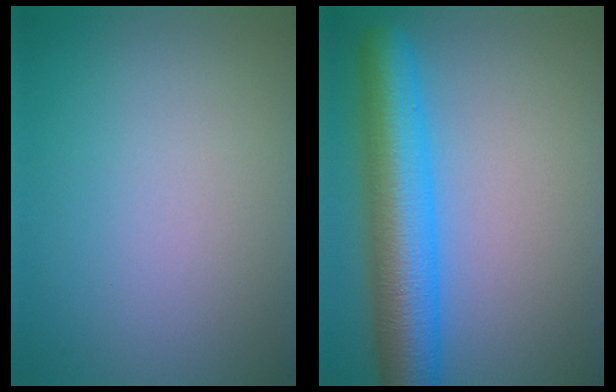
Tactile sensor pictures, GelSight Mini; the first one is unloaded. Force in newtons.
{"total": 9.0, "press": 9.0, "slide": 0.2}